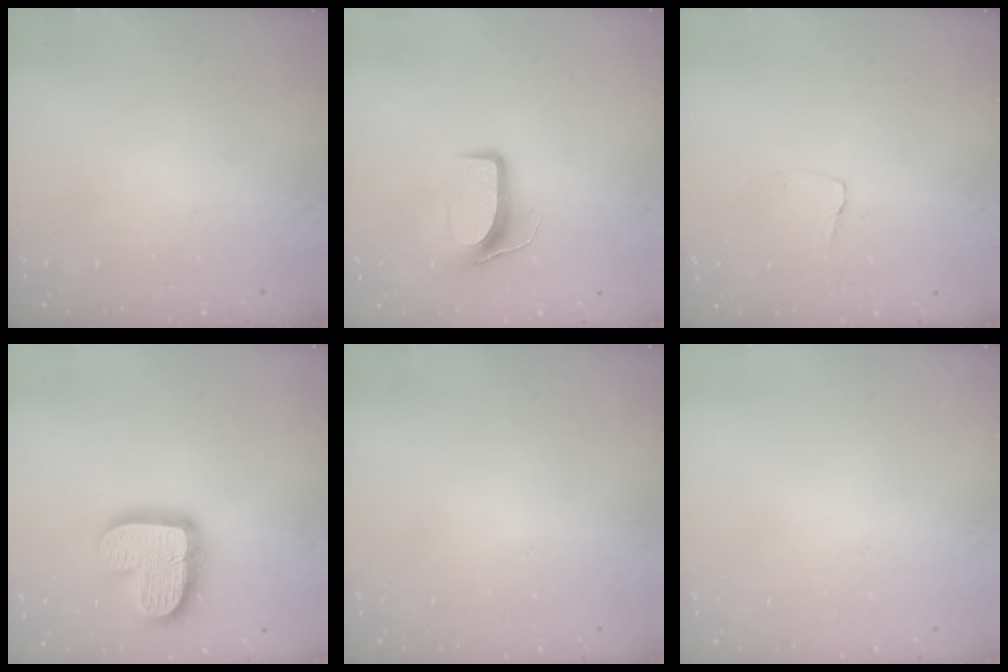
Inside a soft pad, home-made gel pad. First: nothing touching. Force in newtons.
{"total": 8.9, "press": 8.9, "slide": 0.7}
{"total": 2.9, "press": 2.9, "slide": 0.3}
{"total": 17.0, "press": 17.0, "slide": 1.4}
{"total": 0.0}
{"total": 0.0}